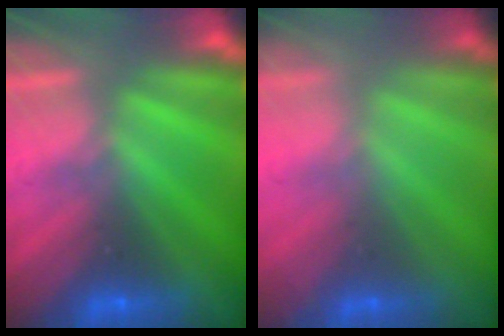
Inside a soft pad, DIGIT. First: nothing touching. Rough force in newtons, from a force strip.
{"total": 1.5}